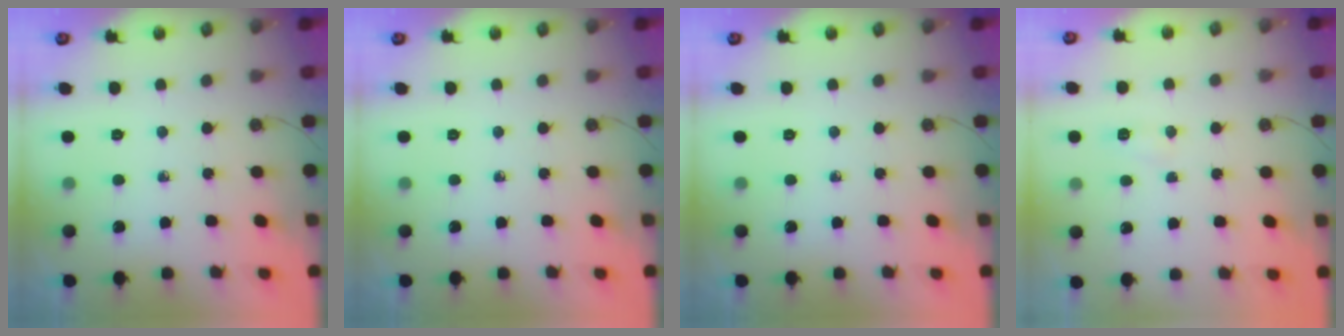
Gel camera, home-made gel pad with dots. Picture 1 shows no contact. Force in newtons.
{"total": 0.0}
{"total": 0.0}
{"total": 4.6, "press": 4.6, "slide": 0.5}